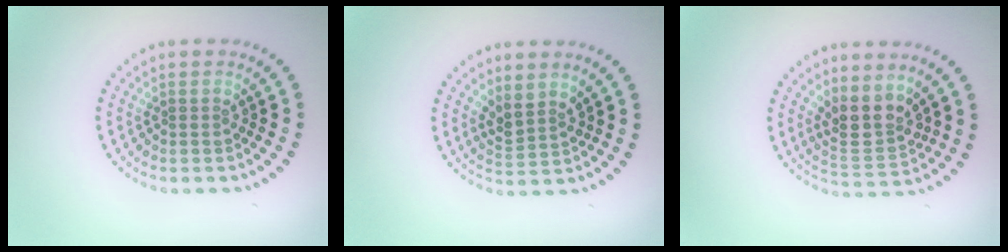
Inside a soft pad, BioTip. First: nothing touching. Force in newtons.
{"total": 2.2, "press": 1.7, "slide": 1.4}
{"total": 3.6, "press": 3.1, "slide": 1.9}